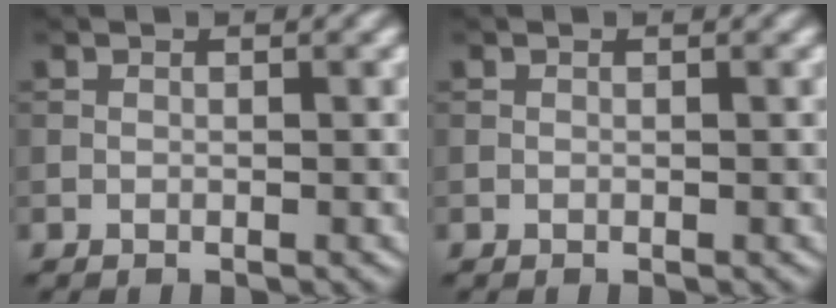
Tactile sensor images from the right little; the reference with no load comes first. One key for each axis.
{"total": 0.0}